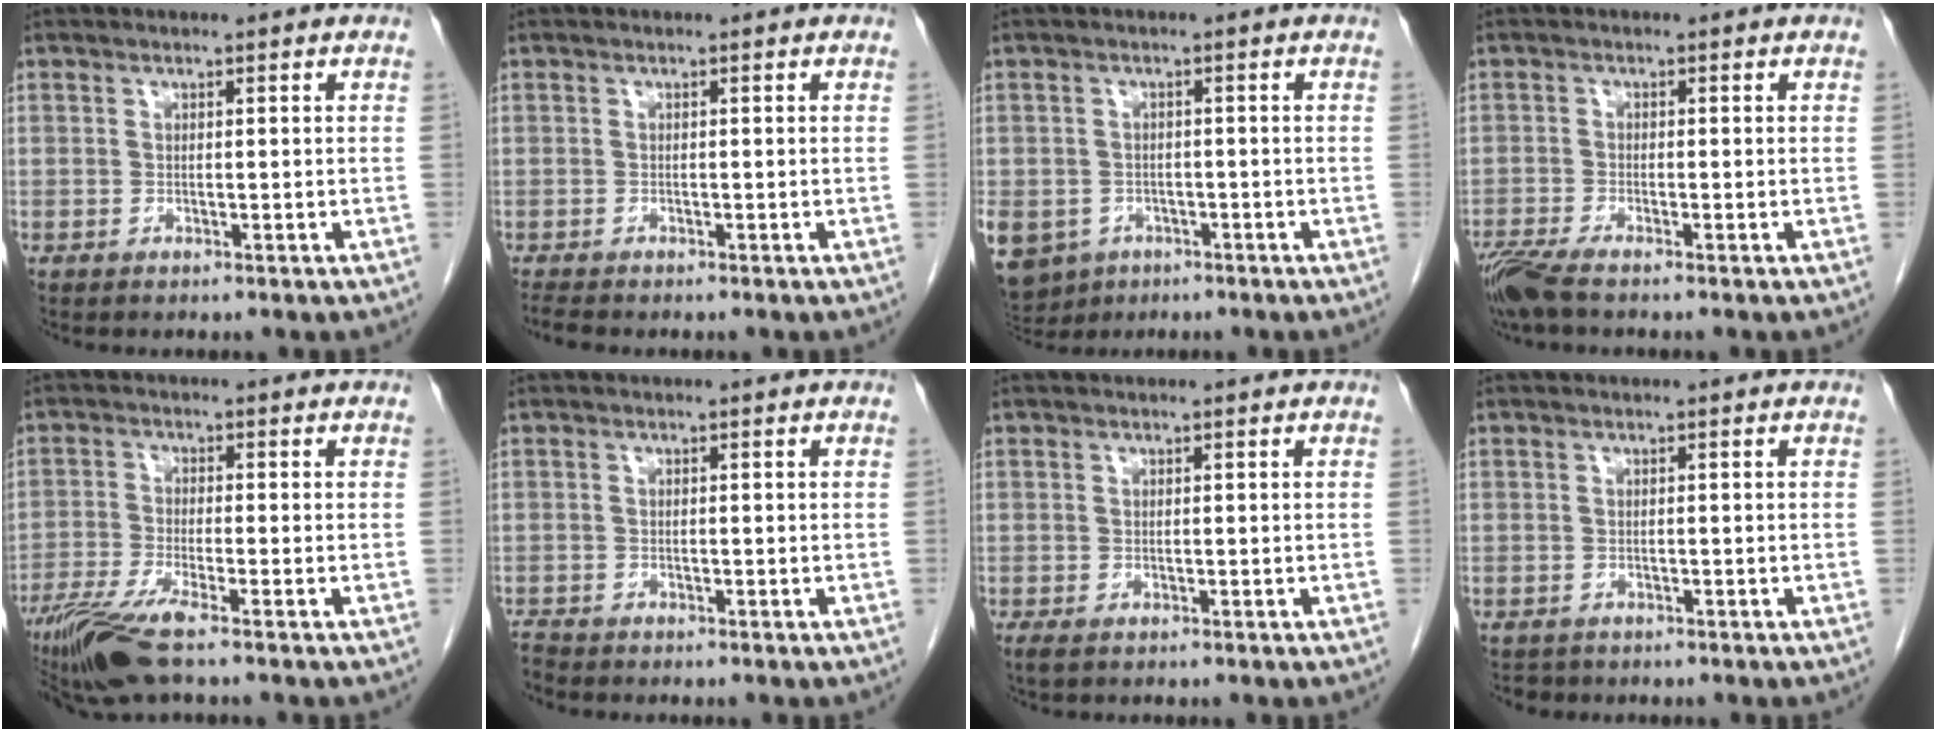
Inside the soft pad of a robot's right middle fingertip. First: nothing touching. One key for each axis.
{"total": 1.8, "fx": -1.7, "fy": 0.2, "fz": 0.7, "tx": -0.018, "ty": -0.006, "tz": -0.027}
{"total": 11.0, "fx": -5.8, "fy": 8.6, "fz": 3.7, "tx": -0.107, "ty": -0.005, "tz": -0.080}
{"total": 4.8, "fx": -3.8, "fy": 0.4, "fz": 2.9, "tx": -0.061, "ty": -0.014, "tz": -0.074}
{"total": 7.4, "fx": -5.4, "fy": 0.1, "fz": 5.1, "tx": -0.101, "ty": -0.020, "tz": -0.103}
{"total": 1.1, "fx": -1.1, "fy": 0.0, "fz": -0.1, "tx": -0.003, "ty": -0.007, "tz": -0.022}
{"total": 1.1, "fx": -0.7, "fy": 0.5, "fz": 0.7, "tx": -0.010, "ty": -0.002, "tz": -0.007}
{"total": 1.2, "fx": -1.1, "fy": 0.6, "fz": -0.1, "tx": -0.010, "ty": -0.002, "tz": -0.017}